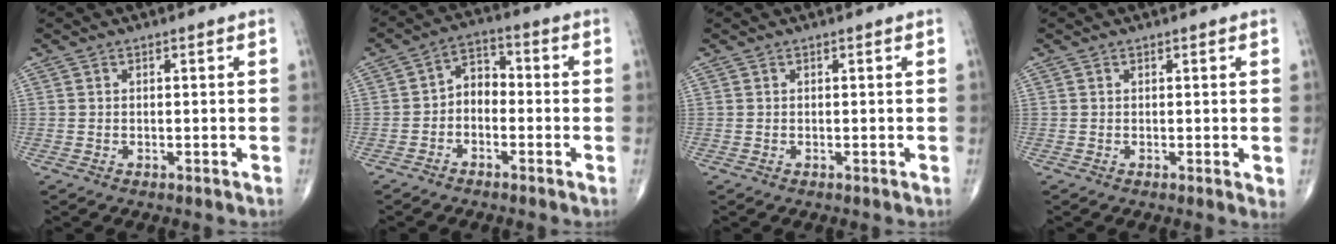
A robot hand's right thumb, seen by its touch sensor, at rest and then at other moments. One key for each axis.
{"total": 5.1, "fx": -1.5, "fy": 3.6, "fz": 3.3, "tx": -0.032, "ty": 0.027, "tz": -0.044}
{"total": 0.0}
{"total": 1.5, "fx": 0.2, "fy": 0.4, "fz": 1.4, "tx": -0.022, "ty": -0.006, "tz": 0.002}